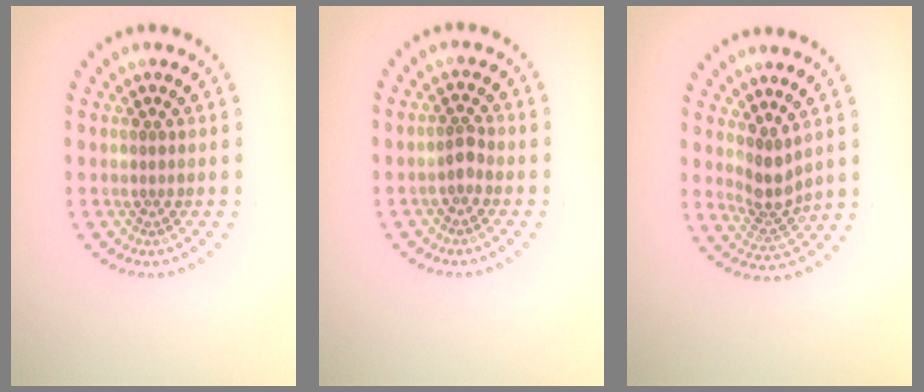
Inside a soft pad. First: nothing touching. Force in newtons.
{"total": 1.3, "press": 1.1, "slide": 0.8}
{"total": 2.7, "press": 2.1, "slide": 1.8}